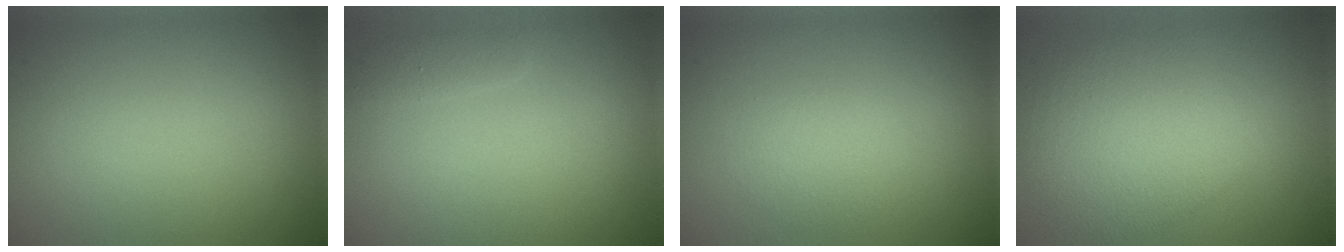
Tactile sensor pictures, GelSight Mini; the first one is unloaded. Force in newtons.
{"total": 1.1, "press": 1.1, "slide": 0.1}
{"total": 1.6, "press": 1.6, "slide": 0.1}
{"total": 6.4, "press": 6.4, "slide": 0.3}